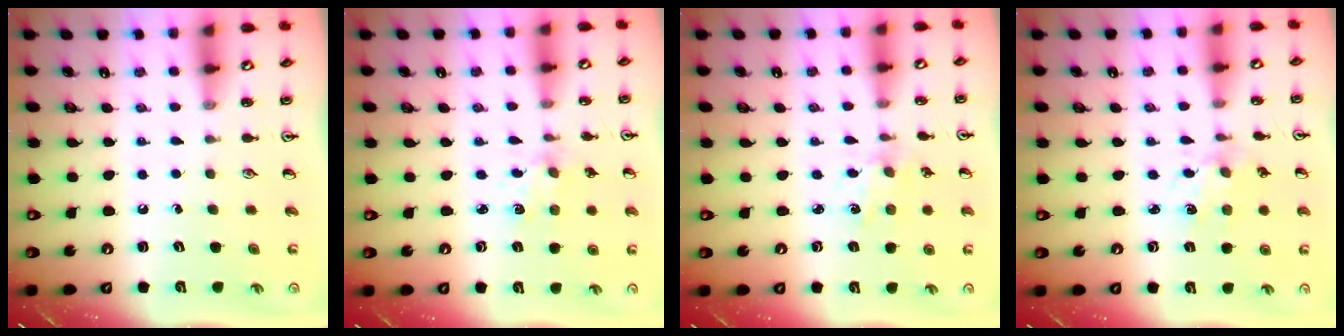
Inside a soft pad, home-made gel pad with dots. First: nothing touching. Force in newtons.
{"total": 1.8, "press": 1.7, "slide": 0.5}
{"total": 1.1, "press": 1.1, "slide": 0.2}
{"total": 2.6, "press": 2.6, "slide": 0.4}